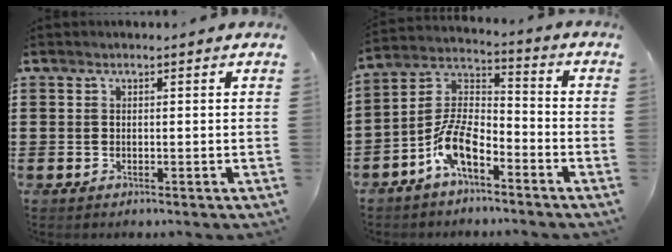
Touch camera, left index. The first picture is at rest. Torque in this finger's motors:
{"motor_torque": [1.47, 0.67, 0.45, 0.18]}